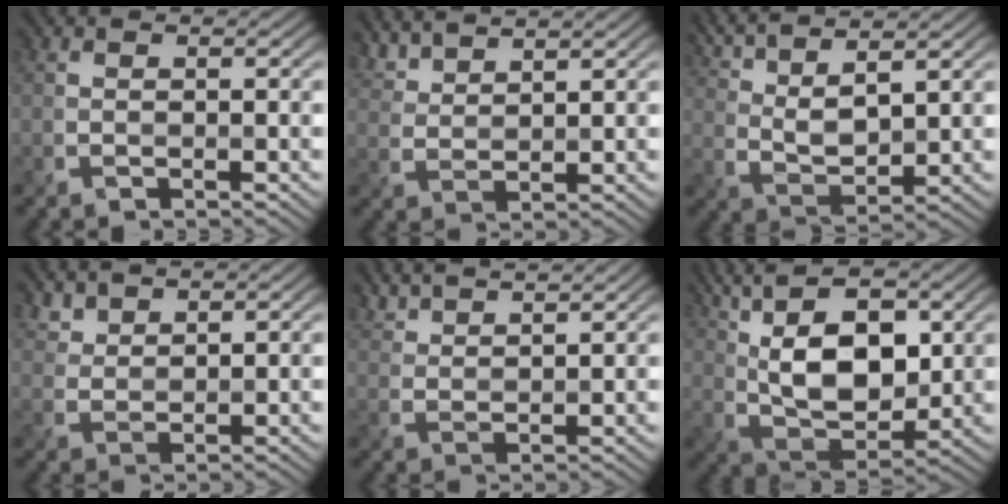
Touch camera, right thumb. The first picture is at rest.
{"total": 4.4, "force": [3.9, 0.8, 1.8], "torque": [-0.044, 0.004, 0.080]}
{"total": 8.0, "force": [5.6, 1.8, 5.4], "torque": [-0.121, 0.007, 0.114]}
{"total": 3.2, "force": [2.8, 1.1, 1.1], "torque": [-0.031, -0.005, 0.074]}
{"total": 5.2, "force": [4.7, 0.9, 2.1], "torque": [-0.047, 0.005, 0.087]}
{"total": 14.7, "force": [5.4, 7.1, 11.7], "torque": [-0.230, 0.016, 0.097]}